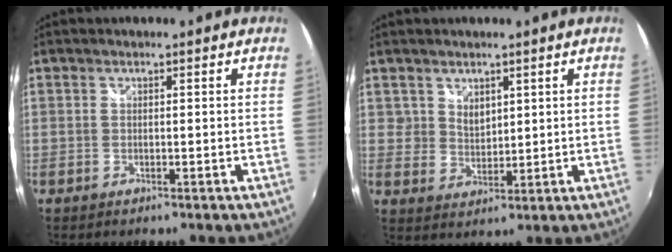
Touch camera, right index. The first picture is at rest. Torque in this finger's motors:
{"motor_torque": [-0.43, 0.02, -0.03, 0.01]}